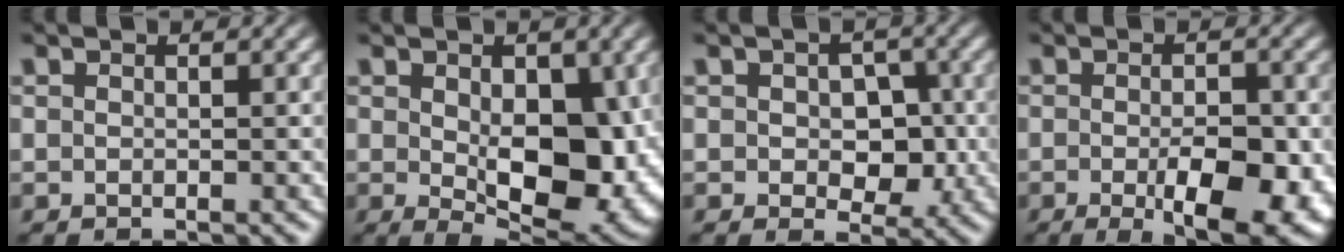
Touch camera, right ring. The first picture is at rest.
{"total": 10.1, "force": [-0.7, 4.7, 8.9], "torque": [-0.132, -0.040, 0.014]}
{"total": 4.4, "force": [-0.2, 3.4, 2.7], "torque": [-0.025, -0.007, -0.001]}
{"total": 8.5, "force": [-2.3, 3.0, 7.6], "torque": [-0.099, -0.012, -0.028]}